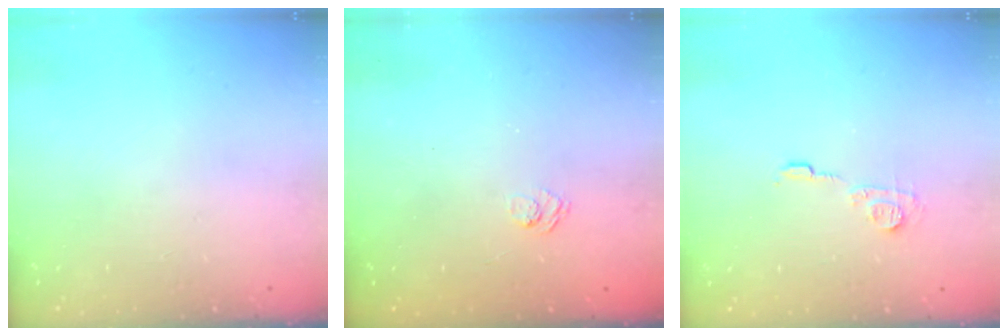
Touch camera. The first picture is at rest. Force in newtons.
{"total": 2.4, "press": 2.0, "slide": 1.3}
{"total": 6.2, "press": 6.2, "slide": 0.2}